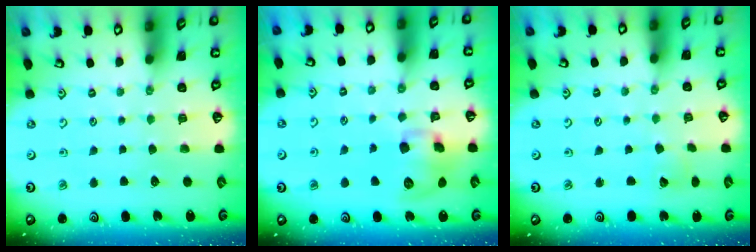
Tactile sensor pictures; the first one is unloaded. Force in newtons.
{"total": 11.1, "press": 10.9, "slide": 2.0}
{"total": 2.7, "press": 2.7, "slide": 0.3}